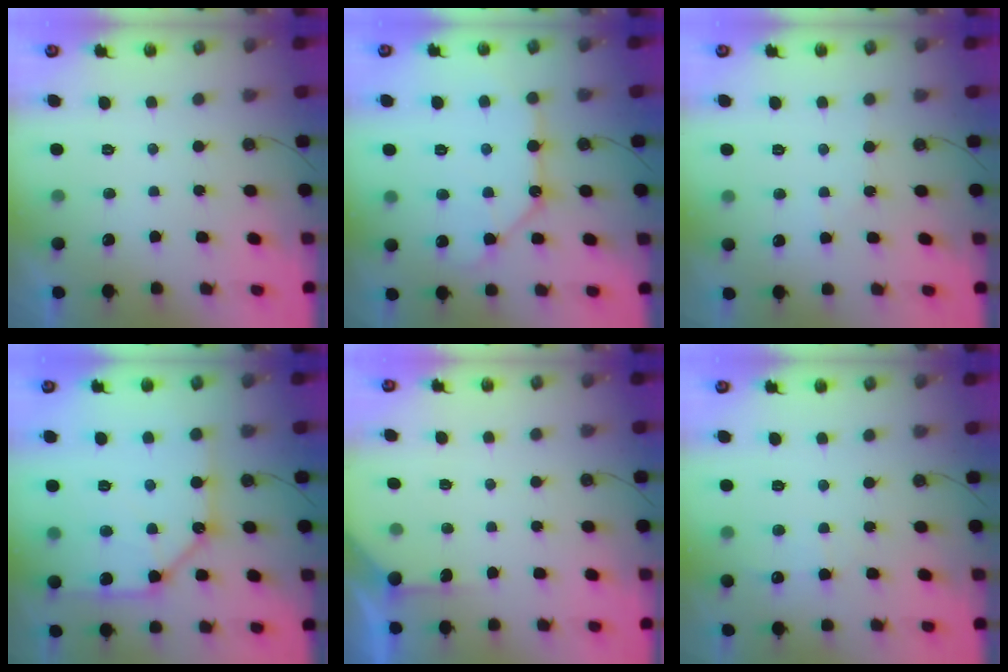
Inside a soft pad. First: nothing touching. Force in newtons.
{"total": 11.3, "press": 11.3, "slide": 1.0}
{"total": 3.0, "press": 3.0, "slide": 0.5}
{"total": 14.2, "press": 14.1, "slide": 1.7}
{"total": 2.6, "press": 2.6, "slide": 0.3}
{"total": 5.3, "press": 5.3, "slide": 0.6}